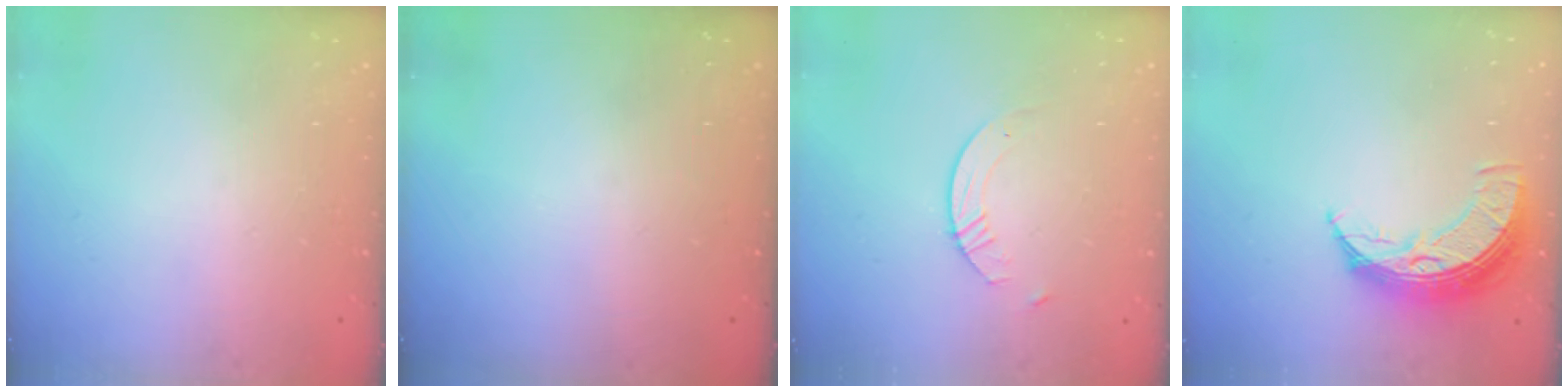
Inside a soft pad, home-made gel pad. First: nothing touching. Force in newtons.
{"total": 0.0}
{"total": 4.9, "press": 4.8, "slide": 0.5}
{"total": 9.4, "press": 9.4, "slide": 0.7}